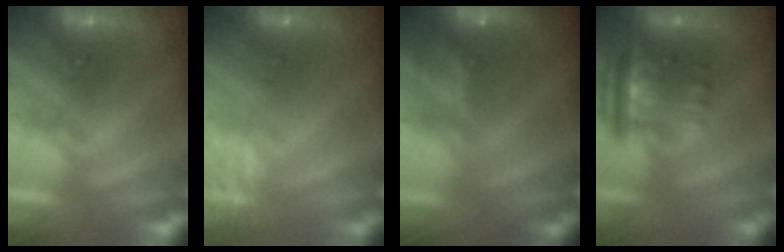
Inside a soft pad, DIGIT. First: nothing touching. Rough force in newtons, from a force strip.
{"total": 1.8}
{"total": 7.5}
{"total": 3.7}